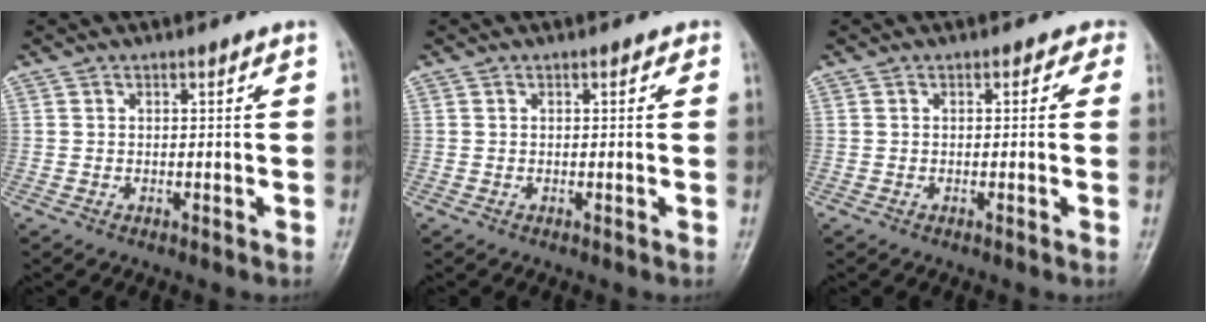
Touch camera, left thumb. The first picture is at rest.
{"total": 0.6, "force": [0.2, 0.4, 0.4], "torque": [0.004, 0.001, -0.003]}
{"total": 1.5, "force": [0.5, 1.3, 0.7], "torque": [0.018, 0.005, -0.009]}